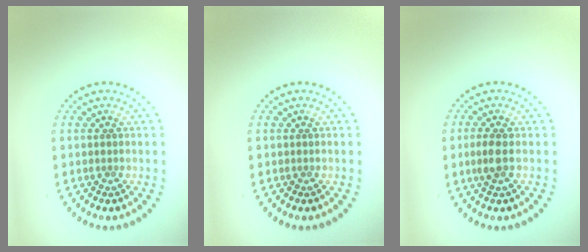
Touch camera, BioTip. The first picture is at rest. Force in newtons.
{"total": 0.0}
{"total": 1.7, "press": 1.7, "slide": 0.4}